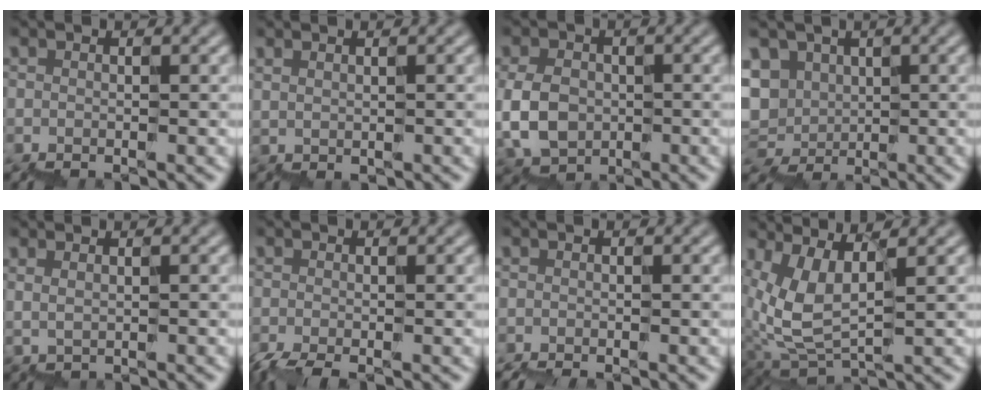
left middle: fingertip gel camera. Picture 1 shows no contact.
{"total": 0.9, "force": [0.9, -0.1, 0.2], "torque": [-0.005, 0.001, 0.018]}
{"total": 3.1, "force": [0.2, 2.8, 1.4], "torque": [-0.049, 0.009, 0.002]}
{"total": 4.6, "force": [2.2, 3.9, 0.9], "torque": [-0.043, 0.024, 0.035]}
{"total": 1.5, "force": [1.5, -0.2, -0.1], "torque": [-0.002, 0.002, 0.024]}
{"total": 1.6, "force": [-1.4, 0.2, 0.8], "torque": [-0.023, 0.001, -0.033]}
{"total": 1.4, "force": [-1.4, 0.2, 0.2], "torque": [-0.004, 0.006, -0.015]}
{"total": 4.0, "force": [2.7, 1.3, 2.7], "torque": [-0.092, 0.005, 0.061]}